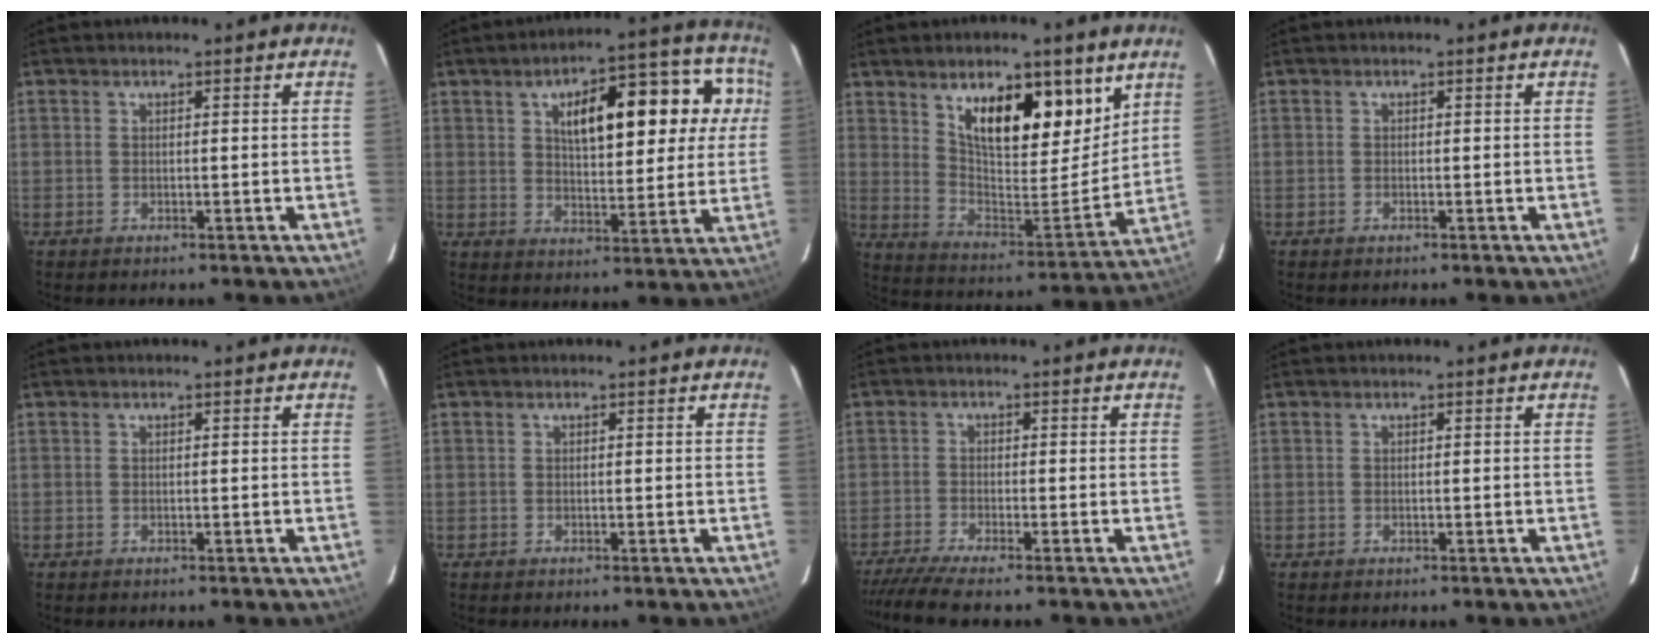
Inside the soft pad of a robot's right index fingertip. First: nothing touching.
{"total": 17.4, "force": [5.1, 6.5, 15.3], "torque": [-0.195, 0.047, 0.071]}
{"total": 16.8, "force": [9.0, 5.9, 12.9], "torque": [-0.190, -0.006, 0.158]}
{"total": 0.0}
{"total": 0.0}
{"total": 0.0}
{"total": 6.6, "force": [-5.6, -0.4, 3.6], "torque": [-0.058, -0.015, -0.095]}
{"total": 0.0}